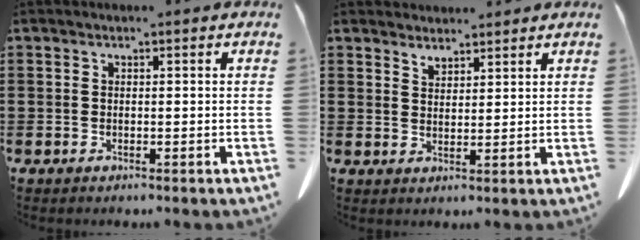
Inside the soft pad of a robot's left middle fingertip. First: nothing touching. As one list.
[{"total": 2.7, "force": [2.6, 0.8, 0.0], "torque": [-0.007, -0.006, 0.051]}]